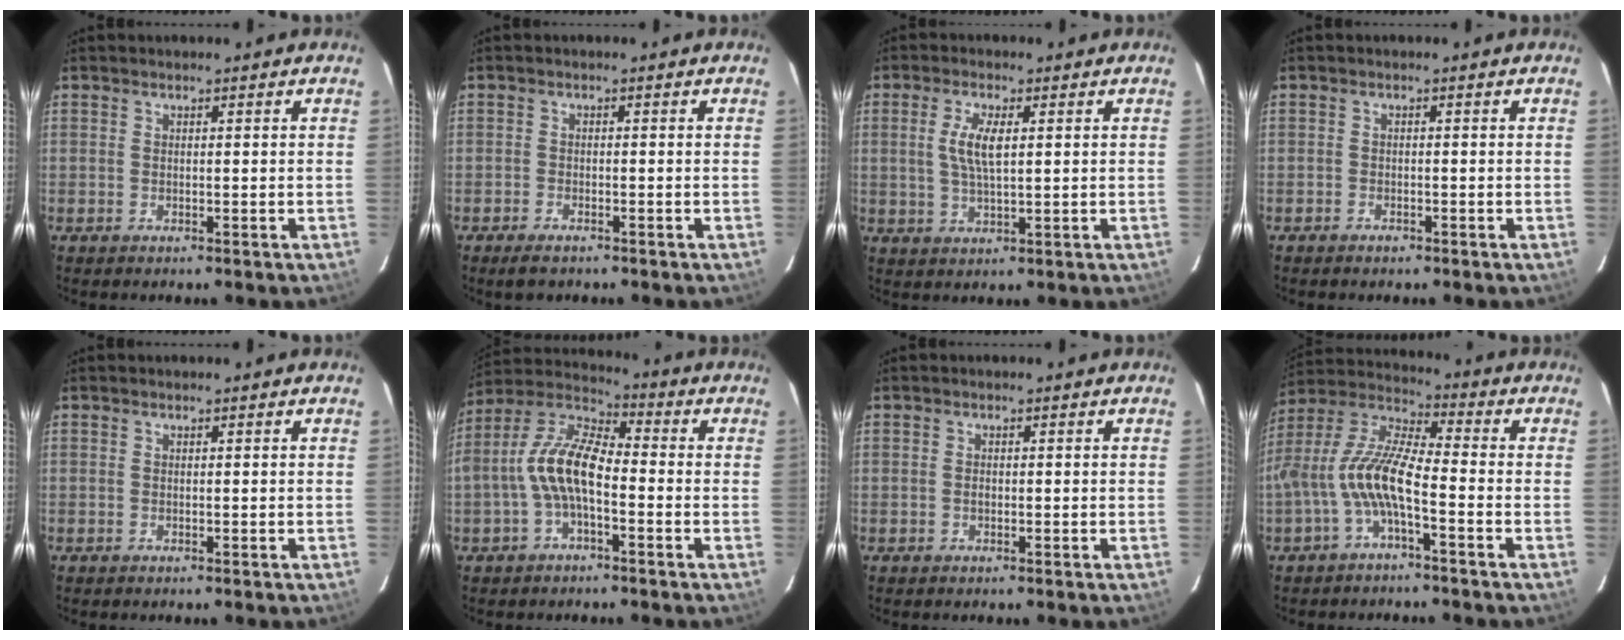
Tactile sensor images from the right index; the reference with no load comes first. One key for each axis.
{"total": 2.8, "fx": -2.1, "fy": 1.2, "fz": 1.3, "tx": -0.034, "ty": -0.004, "tz": -0.038}
{"total": 5.6, "fx": 1.1, "fy": 1.9, "fz": 5.2, "tx": -0.103, "ty": 0.002, "tz": 0.021}
{"total": 1.3, "fx": -1.0, "fy": 0.7, "fz": 0.3, "tx": -0.010, "ty": 0.002, "tz": -0.020}
{"total": 0.0}
{"total": 10.8, "fx": -2.6, "fy": 4.6, "fz": 9.4, "tx": -0.203, "ty": 0.018, "tz": -0.052}
{"total": 0.8, "fx": -0.2, "fy": 0.6, "fz": 0.5, "tx": -0.008, "ty": 0.002, "tz": -0.004}
{"total": 10.5, "fx": -3.6, "fy": 2.5, "fz": 9.5, "tx": -0.209, "ty": 0.010, "tz": -0.070}